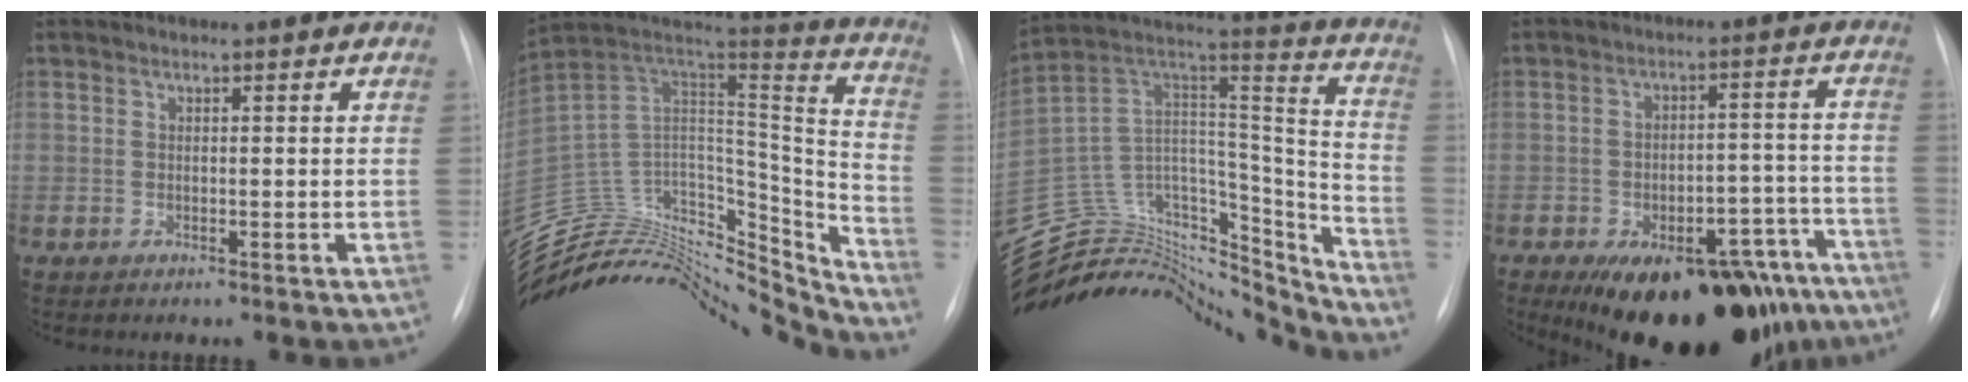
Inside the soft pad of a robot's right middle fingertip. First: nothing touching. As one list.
[{"total": 35.6, "force": [-32.5, 8.9, 11.5], "torque": [-0.209, 0.003, -0.495]}, {"total": 32.8, "force": [-30.6, 8.3, 8.6], "torque": [-0.168, 0.036, -0.467]}, {"total": 23.1, "force": [-16.4, 10.0, 12.8], "torque": [-0.136, 0.021, -0.214]}]